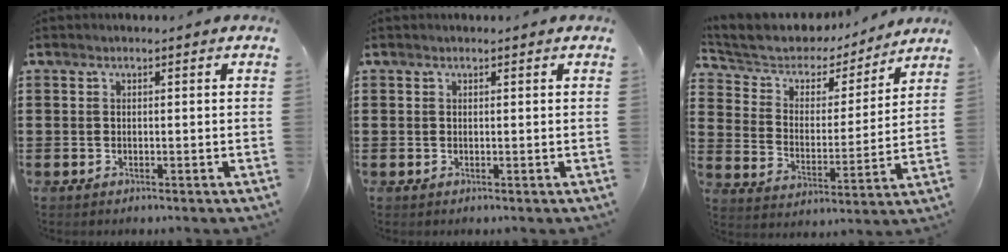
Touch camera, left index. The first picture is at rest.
{"total": 0.0}
{"total": 5.8, "force": [5.2, 2.5, 0.6], "torque": [-0.053, -0.037, 0.086]}